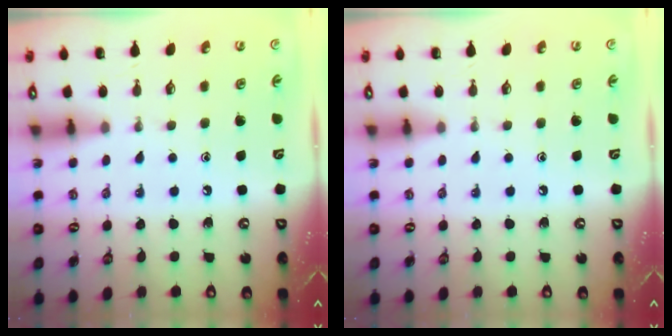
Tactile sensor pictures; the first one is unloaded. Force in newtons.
{"total": 0.0}